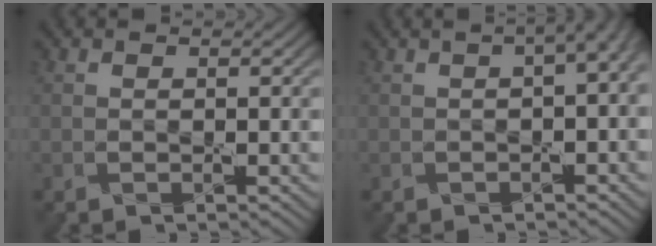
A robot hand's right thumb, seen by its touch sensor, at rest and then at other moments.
{"total": 4.4, "force": [0.9, 1.4, 4.1], "torque": [-0.052, 0.008, 0.014]}